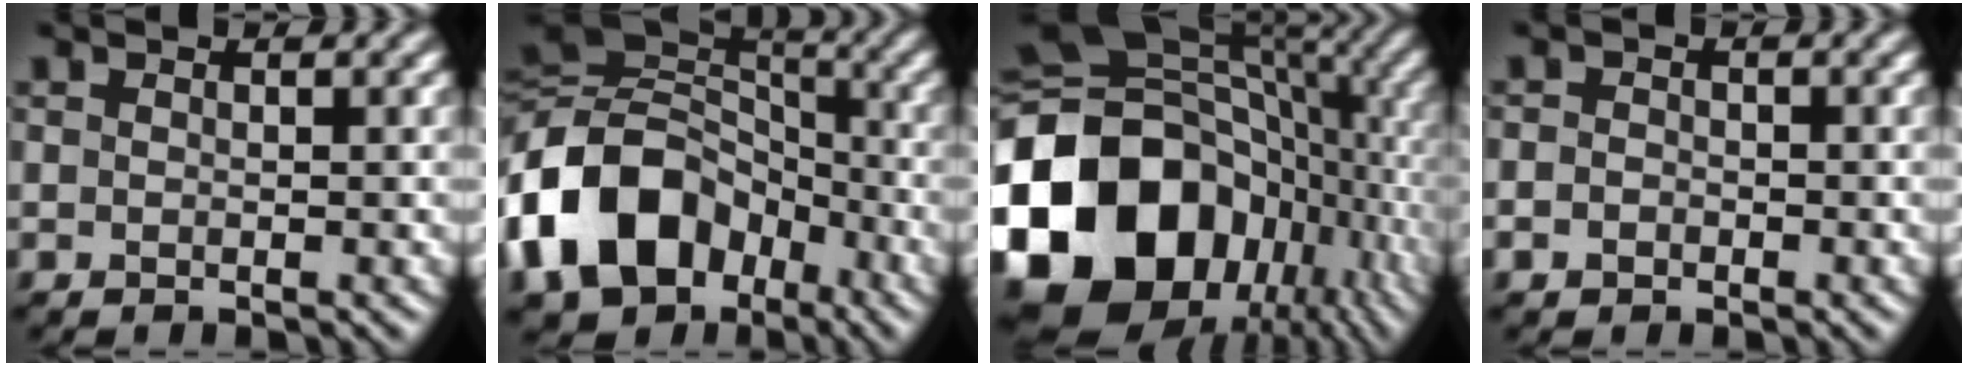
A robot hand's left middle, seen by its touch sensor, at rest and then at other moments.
{"total": 14.3, "force": [-6.0, 10.2, 8.0], "torque": [-0.174, -0.005, -0.119]}
{"total": 19.2, "force": [-5.4, 14.3, 11.6], "torque": [-0.274, -0.002, -0.099]}
{"total": 1.4, "force": [-1.0, 0.9, 0.2], "torque": [0.012, 0.001, -0.023]}